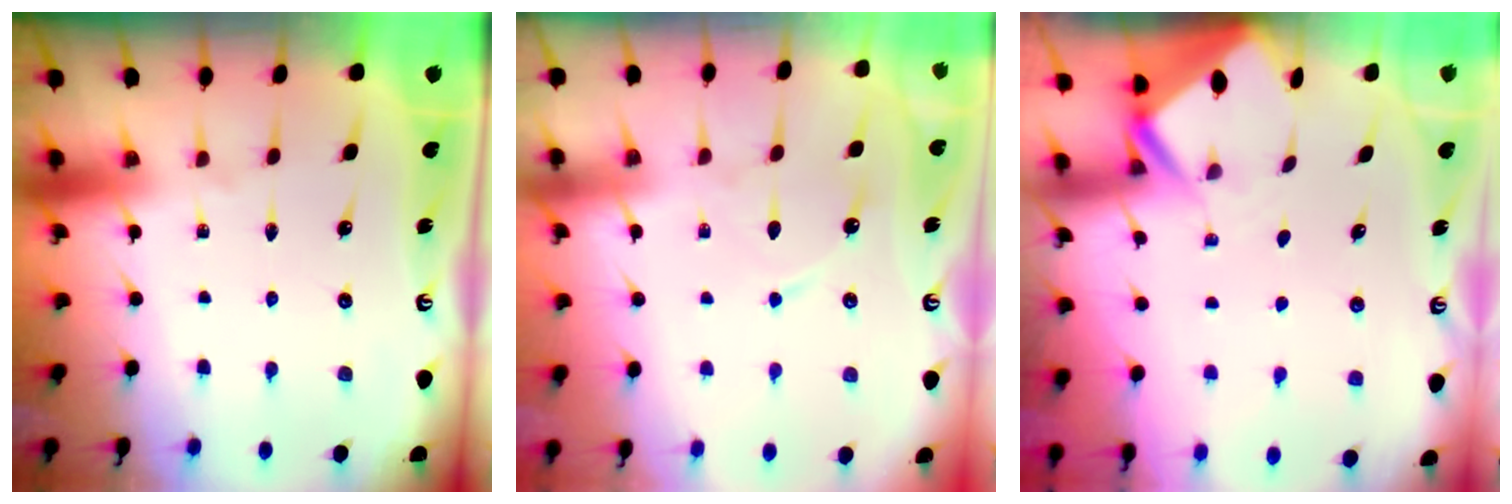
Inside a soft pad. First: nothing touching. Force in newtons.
{"total": 6.7, "press": 6.7, "slide": 0.7}
{"total": 2.4, "press": 2.4, "slide": 0.1}